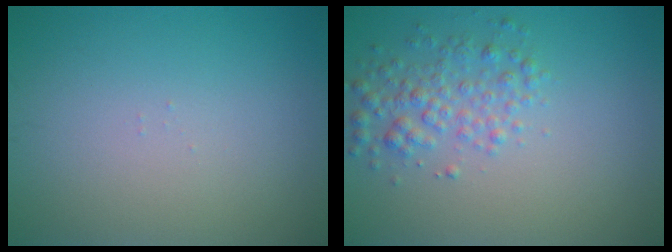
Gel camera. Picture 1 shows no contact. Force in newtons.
{"total": 3.0, "press": 3.0, "slide": 0.1}